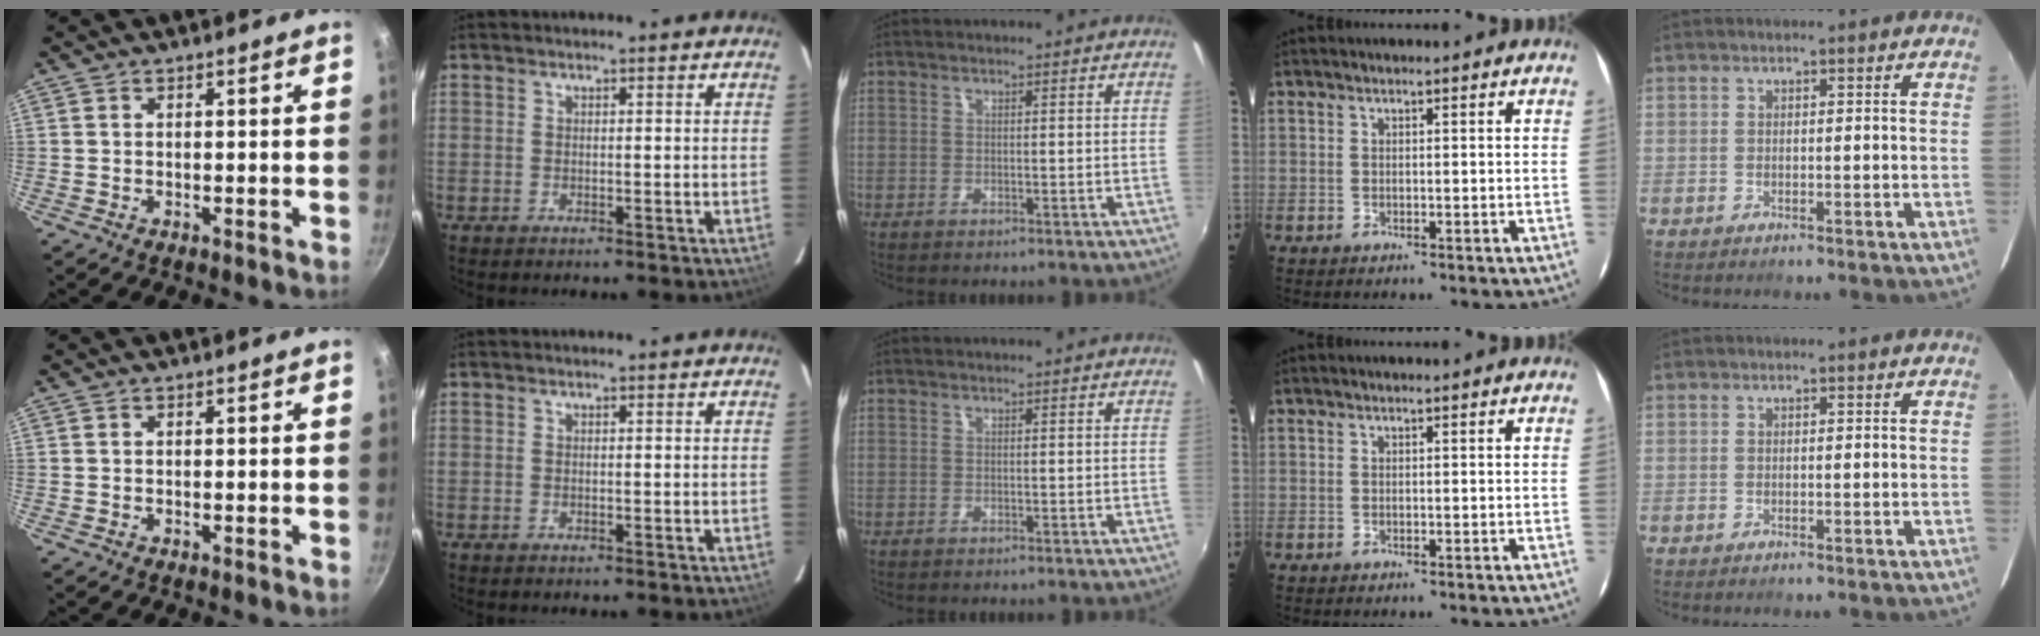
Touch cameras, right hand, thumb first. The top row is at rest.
{}